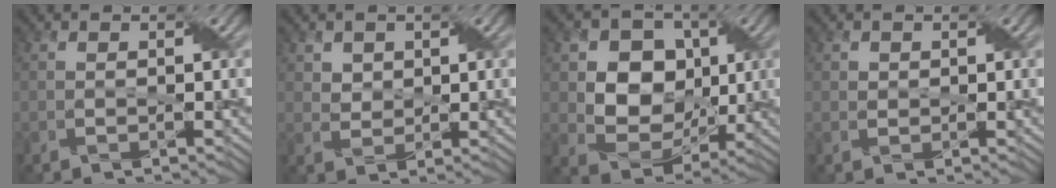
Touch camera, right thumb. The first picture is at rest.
{"total": 2.7, "force": [1.5, 2.0, 0.8], "torque": [-0.034, -0.009, 0.034]}
{"total": 9.5, "force": [1.3, 7.8, 5.1], "torque": [-0.118, -0.006, 0.015]}
{"total": 0.8, "force": [0.4, 0.8, 0.1], "torque": [-0.006, -0.001, 0.007]}